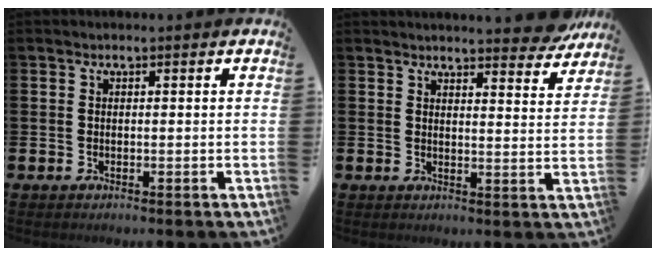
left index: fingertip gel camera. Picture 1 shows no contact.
{"total": 4.6, "force": [4.5, 0.1, 0.5], "torque": [0.001, -0.031, 0.078]}